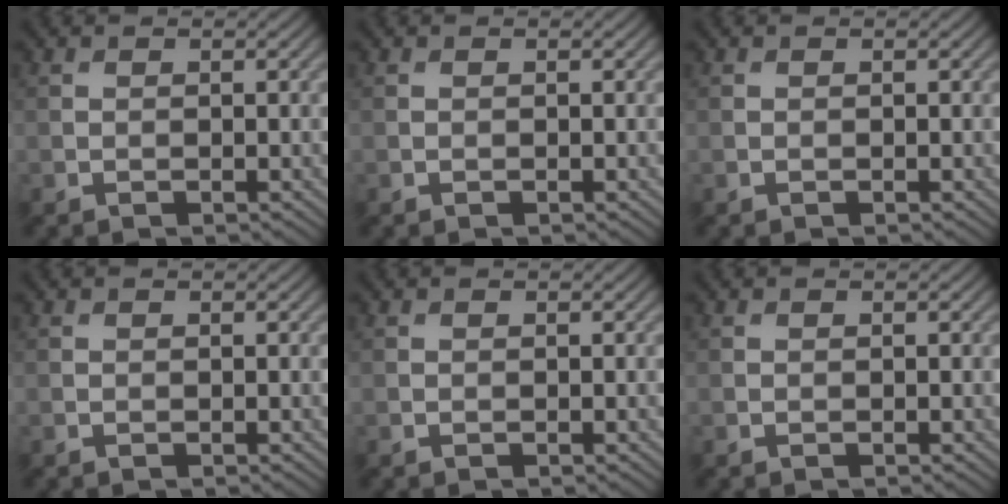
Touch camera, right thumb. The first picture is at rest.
{"total": 0.0}
{"total": 0.0}
{"total": 0.0}
{"total": 0.0}
{"total": 0.0}